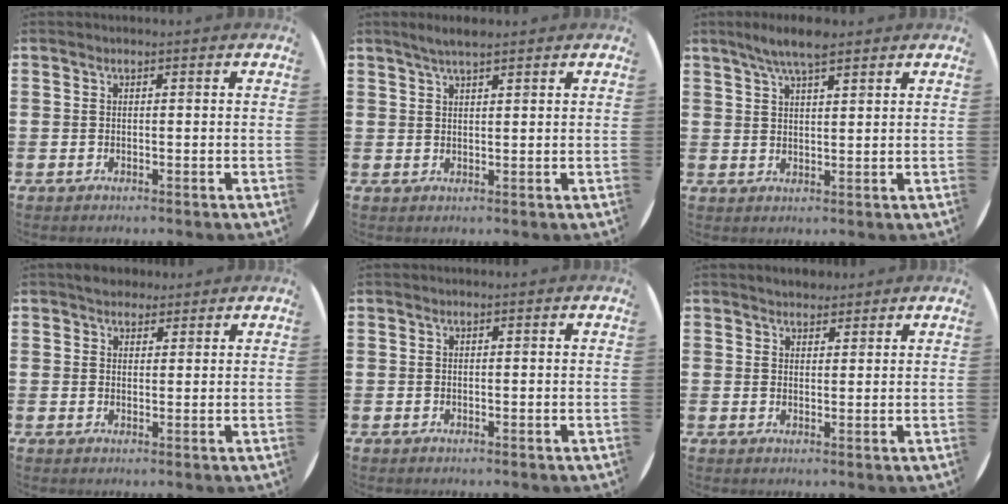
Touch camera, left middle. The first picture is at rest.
{"total": 2.7, "force": [2.2, 0.3, 1.4], "torque": [-0.029, 0.005, 0.039]}
{"total": 5.3, "force": [4.3, 1.0, 3.0], "torque": [-0.058, -0.004, 0.074]}
{"total": 2.6, "force": [2.3, 1.3, 0.0], "torque": [0.004, 0.003, 0.044]}
{"total": 0.0}
{"total": 2.3, "force": [2.2, 0.7, 0.0], "torque": [-0.002, 0.004, 0.041]}